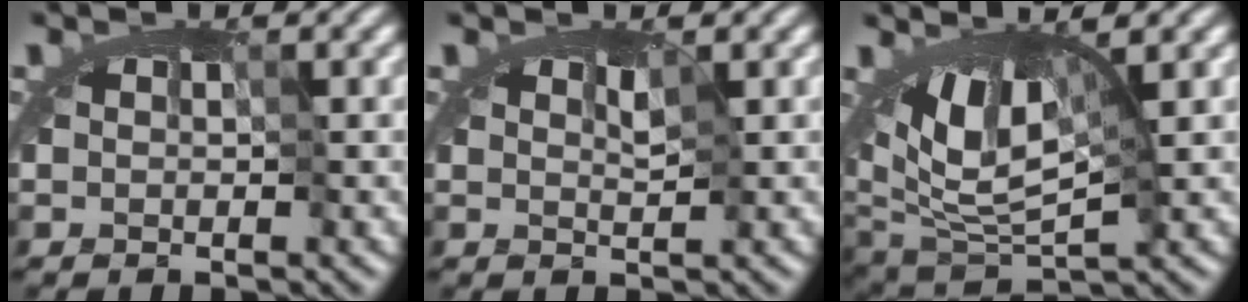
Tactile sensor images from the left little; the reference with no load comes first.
{"total": 0.7, "force": [0.7, 0.0, 0.0], "torque": [0.001, 0.001, 0.006]}
{"total": 5.7, "force": [1.4, 2.7, 4.8], "torque": [-0.080, -0.007, 0.028]}